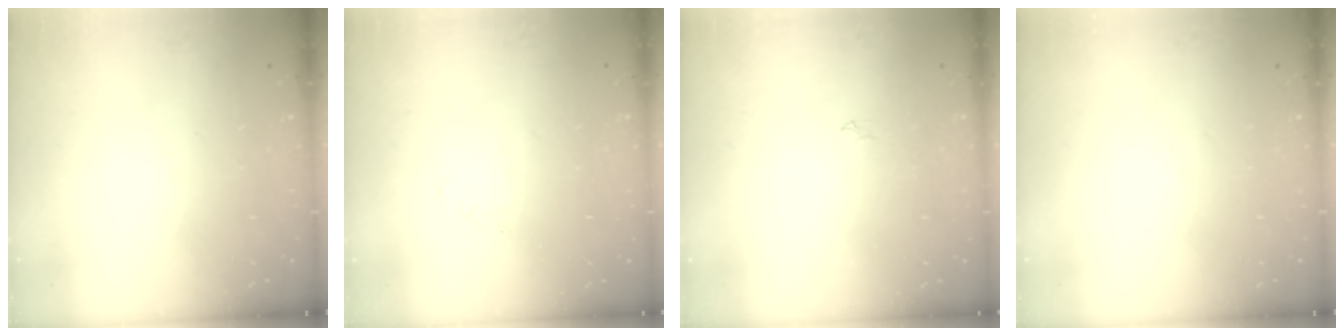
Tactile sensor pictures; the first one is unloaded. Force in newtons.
{"total": 1.2, "press": 1.2, "slide": 0.2}
{"total": 2.2, "press": 2.2, "slide": 0.3}
{"total": 0.0}